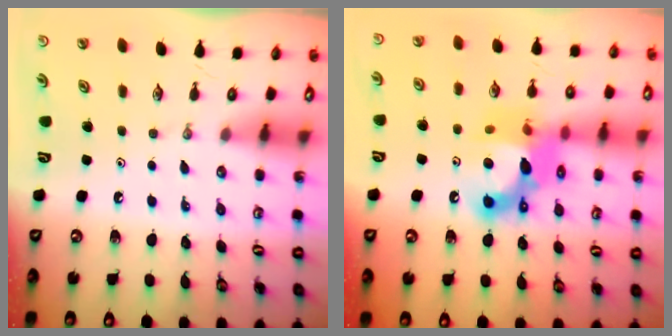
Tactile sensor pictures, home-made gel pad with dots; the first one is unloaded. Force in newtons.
{"total": 15.6, "press": 15.5, "slide": 1.0}